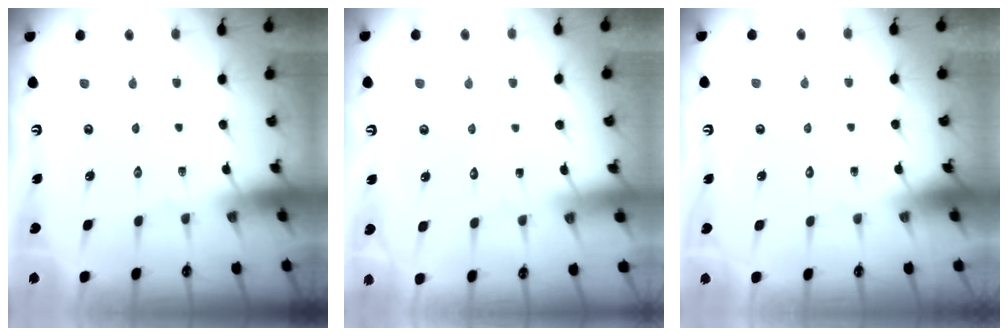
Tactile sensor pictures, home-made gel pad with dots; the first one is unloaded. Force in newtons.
{"total": 2.6, "press": 2.6, "slide": 0.2}
{"total": 1.8, "press": 1.8, "slide": 0.1}